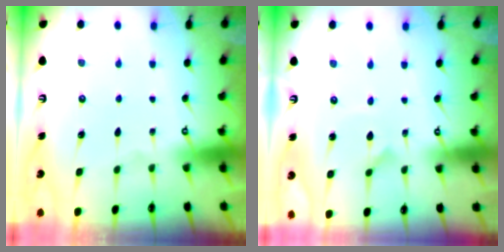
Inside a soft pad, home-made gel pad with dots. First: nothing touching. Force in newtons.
{"total": 0.0}